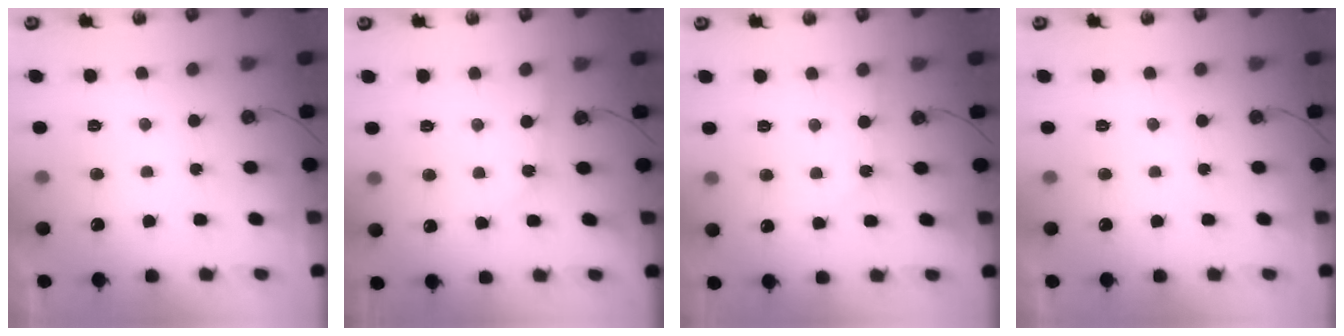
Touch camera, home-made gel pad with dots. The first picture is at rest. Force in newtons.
{"total": 2.2, "press": 2.2, "slide": 0.2}
{"total": 2.1, "press": 2.1, "slide": 0.3}
{"total": 0.0}